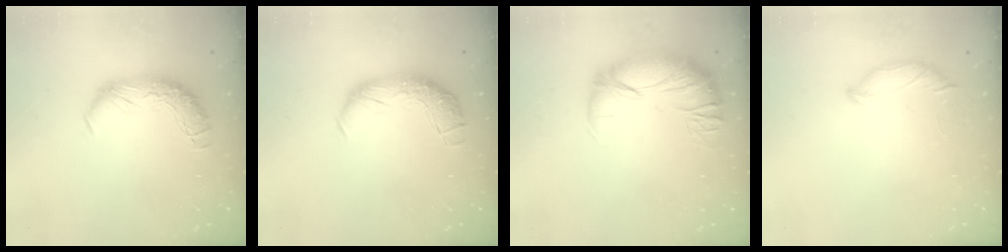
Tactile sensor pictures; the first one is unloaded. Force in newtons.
{"total": 2.3, "press": 1.0, "slide": 2.1}
{"total": 3.0, "press": 1.2, "slide": 2.8}
{"total": 7.0, "press": 7.0, "slide": 0.4}